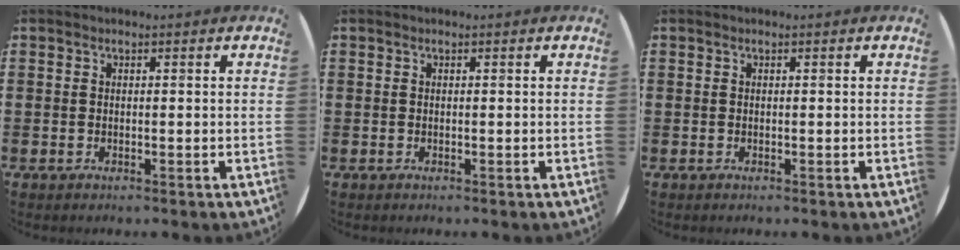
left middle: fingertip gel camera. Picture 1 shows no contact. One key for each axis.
{"total": 0.0}
{"total": 0.0}